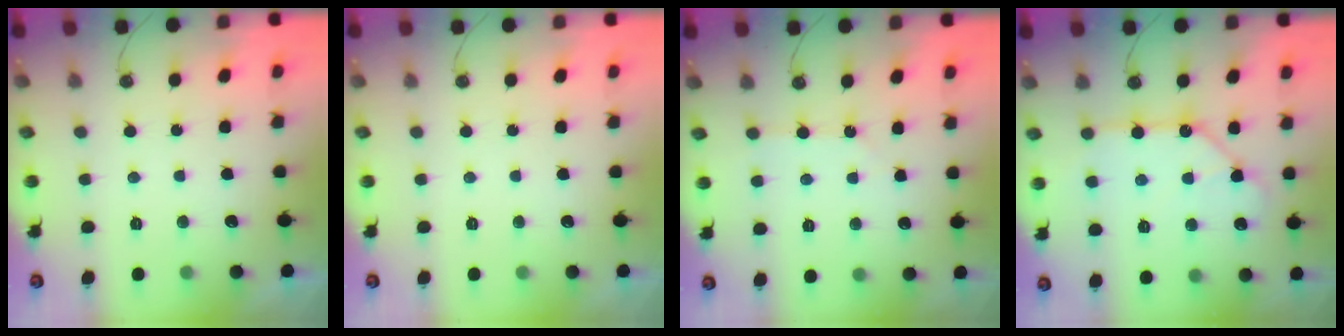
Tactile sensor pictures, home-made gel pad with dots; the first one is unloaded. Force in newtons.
{"total": 0.0}
{"total": 4.7, "press": 4.6, "slide": 0.6}
{"total": 9.9, "press": 9.9, "slide": 1.1}